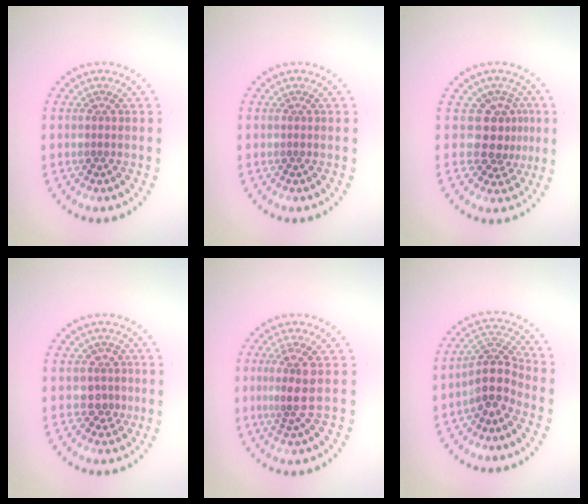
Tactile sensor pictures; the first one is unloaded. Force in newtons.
{"total": 0.0}
{"total": 3.1, "press": 2.3, "slide": 2.1}
{"total": 2.2, "press": 1.7, "slide": 1.4}
{"total": 2.8, "press": 2.3, "slide": 1.6}
{"total": 3.6, "press": 2.7, "slide": 2.3}